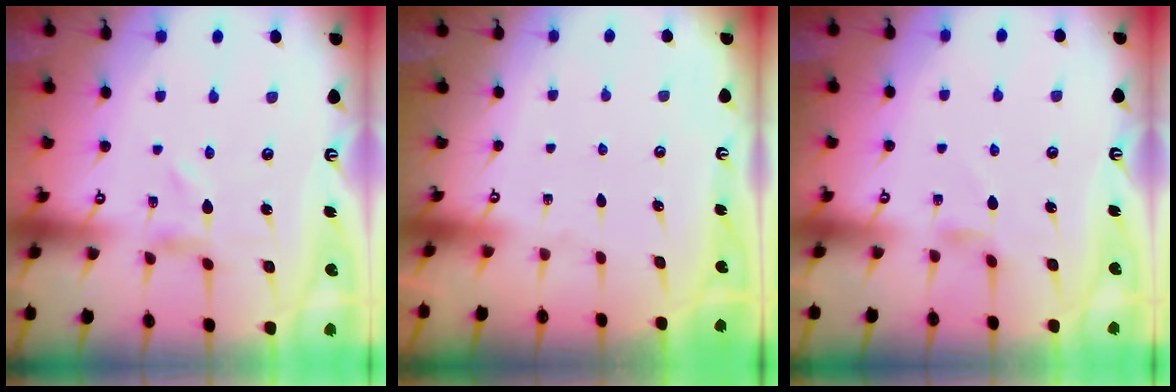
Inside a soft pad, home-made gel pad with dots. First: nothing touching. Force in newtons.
{"total": 0.0}
{"total": 2.4, "press": 2.3, "slide": 0.4}